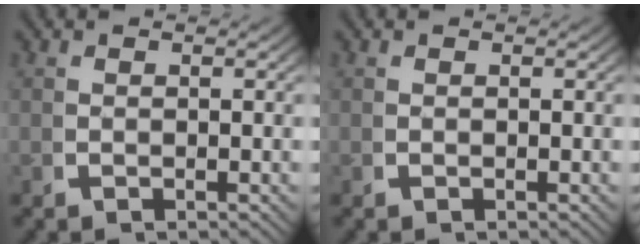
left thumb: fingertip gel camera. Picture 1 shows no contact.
{"total": 0.0}